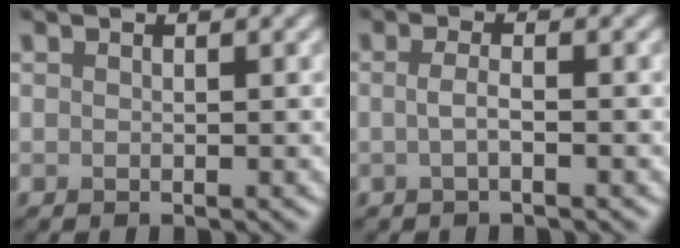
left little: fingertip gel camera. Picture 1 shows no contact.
{"total": 1.5, "force": [-0.7, 0.4, 1.3], "torque": [-0.021, -0.001, -0.015]}